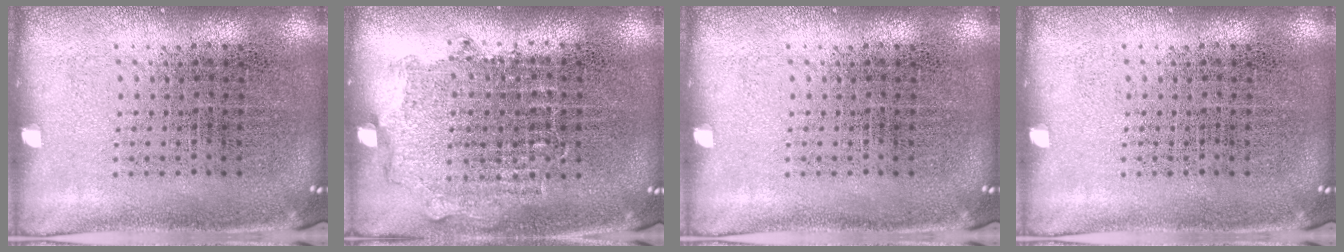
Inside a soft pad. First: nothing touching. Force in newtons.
{"total": 0.9, "press": 0.8, "slide": 0.4}
{"total": 0.0}
{"total": 0.0}